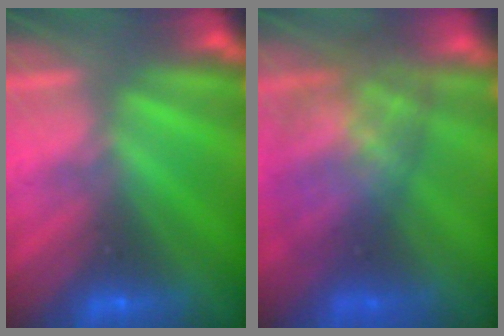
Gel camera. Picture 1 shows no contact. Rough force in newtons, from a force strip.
{"total": 7.6}